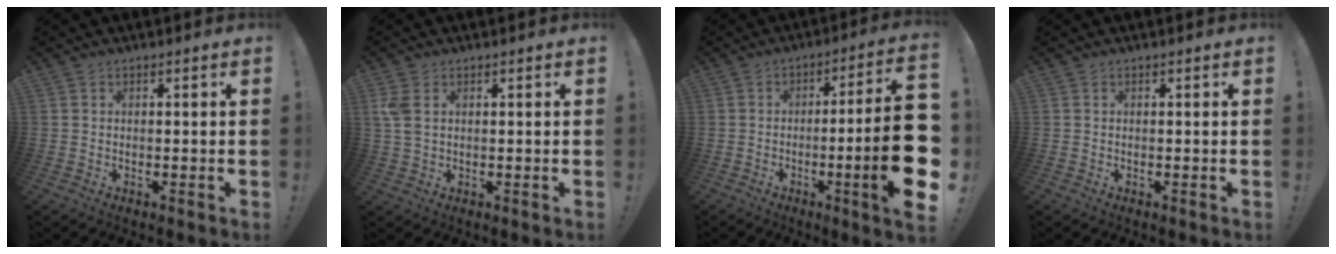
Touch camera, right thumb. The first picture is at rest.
{"total": 4.4, "force": [1.4, 2.4, 3.4], "torque": [-0.080, -0.003, 0.025]}
{"total": 20.1, "force": [-3.8, 1.3, 19.7], "torque": [-0.312, 0.001, -0.058]}
{"total": 0.0}